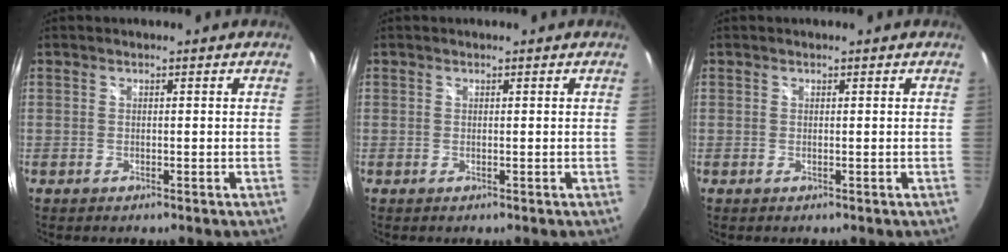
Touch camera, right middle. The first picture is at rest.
{"total": 0.0}
{"total": 0.0}